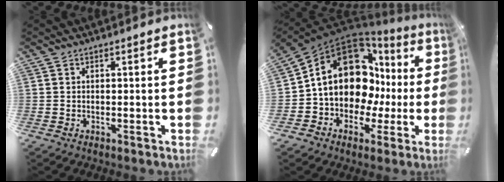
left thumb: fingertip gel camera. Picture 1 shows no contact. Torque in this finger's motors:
{"motor_torque": [0.70, 1.76, 2.62, -0.14, 0.29]}